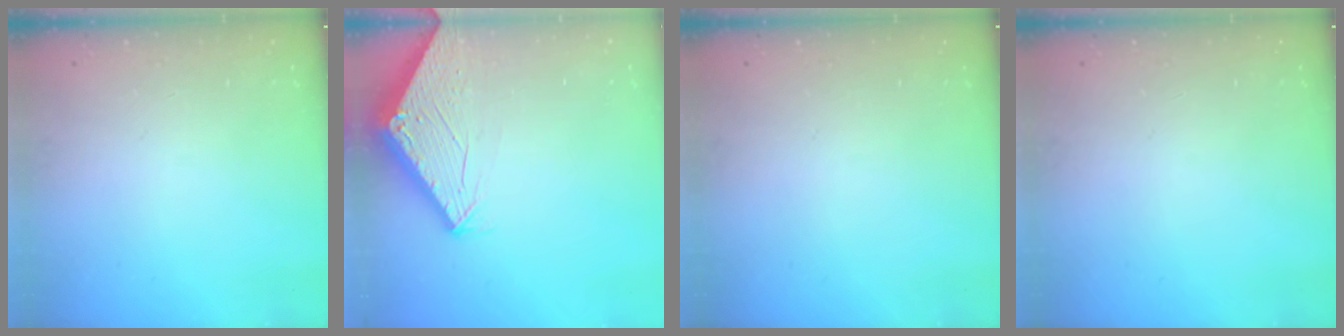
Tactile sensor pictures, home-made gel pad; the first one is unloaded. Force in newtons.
{"total": 2.8, "press": 2.8, "slide": 0.1}
{"total": 0.0}
{"total": 0.0}